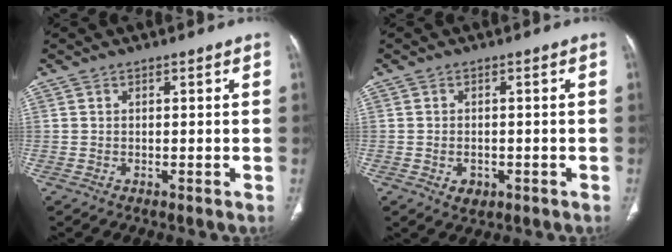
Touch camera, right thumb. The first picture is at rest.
{"total": 3.0, "force": [-1.0, 2.1, 1.8], "torque": [-0.022, 0.003, -0.006]}